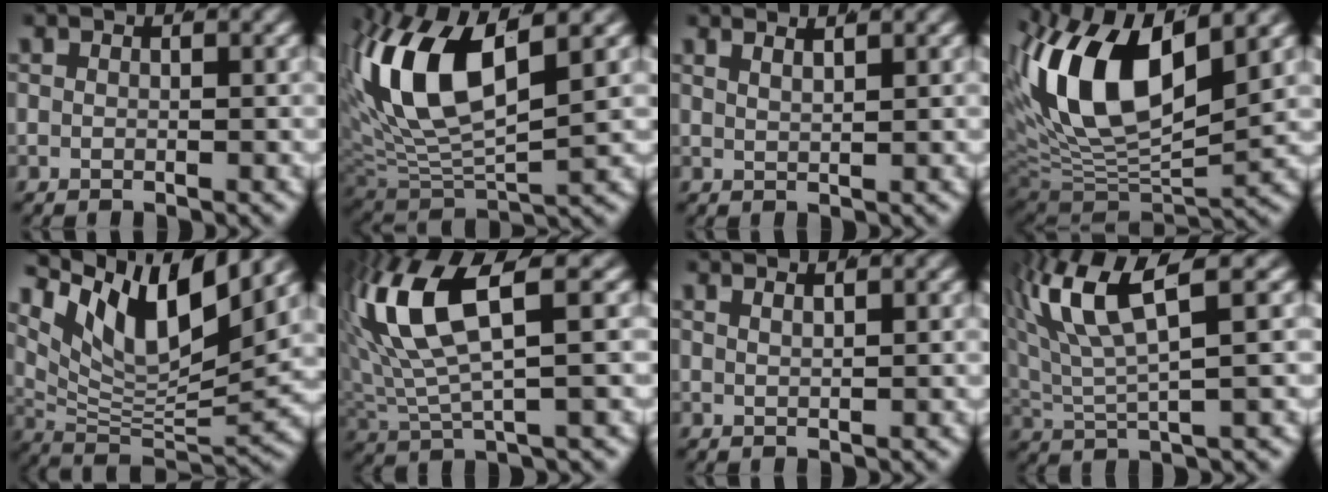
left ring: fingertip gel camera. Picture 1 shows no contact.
{"total": 10.7, "force": [2.1, 6.0, 8.7], "torque": [-0.207, -0.014, 0.048]}
{"total": 2.4, "force": [2.1, 0.1, 1.0], "torque": [-0.014, 0.000, 0.041]}
{"total": 13.1, "force": [2.3, 7.4, 10.5], "torque": [-0.227, -0.018, 0.047]}
{"total": 13.6, "force": [5.2, 8.1, 9.7], "torque": [-0.177, 0.010, 0.076]}
{"total": 9.1, "force": [2.5, 4.4, 7.5], "torque": [-0.185, -0.013, 0.054]}
{"total": 1.6, "force": [1.5, -0.2, 0.6], "torque": [-0.008, -0.001, 0.030]}
{"total": 7.5, "force": [3.1, 3.1, 6.1], "torque": [-0.140, -0.004, 0.061]}